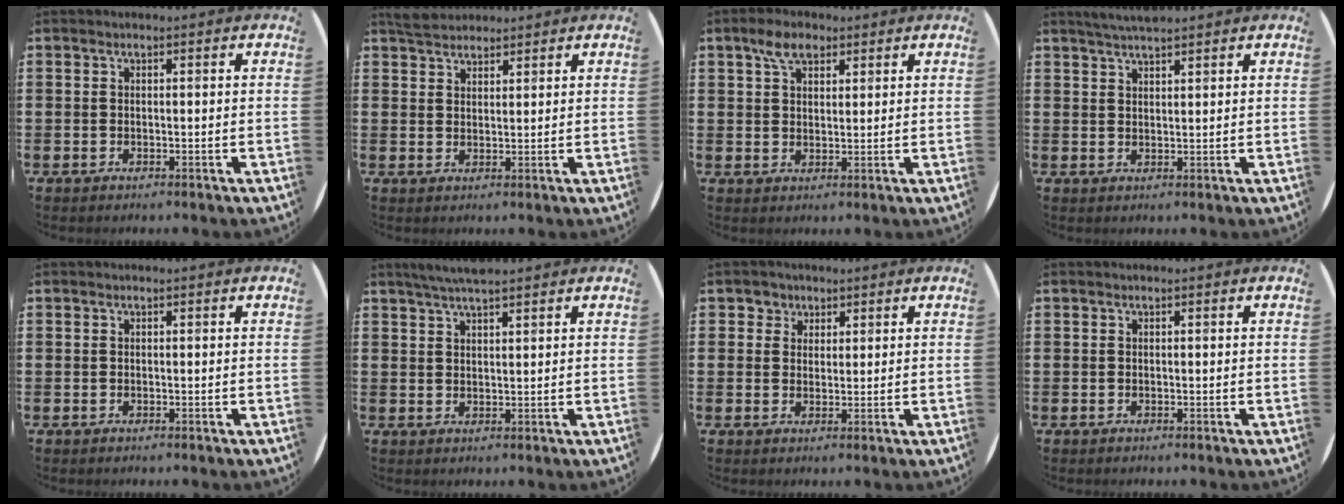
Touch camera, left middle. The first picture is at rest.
{"total": 3.3, "force": [3.2, 1.0, 0.5], "torque": [-0.015, 0.000, 0.061]}
{"total": 4.6, "force": [3.1, 2.4, 2.3], "torque": [-0.036, 0.004, 0.053]}
{"total": 2.9, "force": [2.8, 0.1, 0.8], "torque": [-0.020, -0.003, 0.051]}
{"total": 0.0}
{"total": 3.4, "force": [3.1, 0.2, 1.5], "torque": [-0.033, 0.000, 0.055]}
{"total": 2.4, "force": [1.6, 1.8, -0.1], "torque": [0.003, 0.005, 0.030]}
{"total": 0.0}